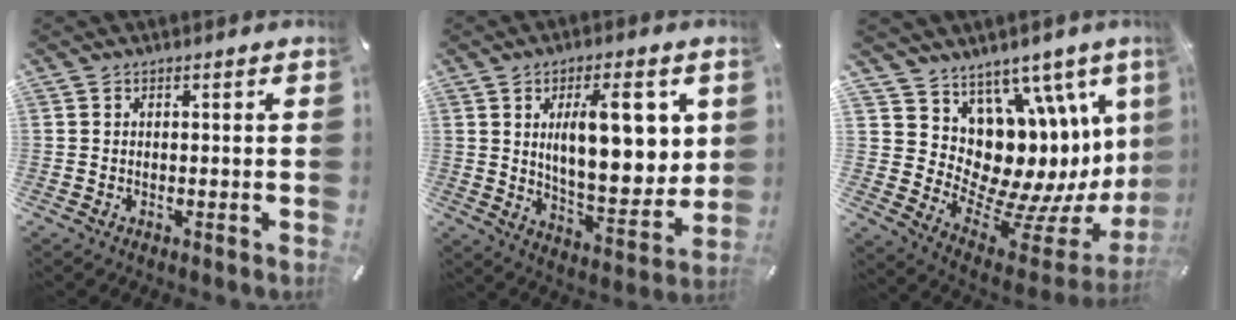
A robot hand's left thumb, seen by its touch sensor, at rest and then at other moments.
{"total": 16.6, "force": [5.5, 7.3, 13.9], "torque": [-0.185, -0.018, 0.089]}
{"total": 11.9, "force": [2.2, 9.5, 6.8], "torque": [-0.060, -0.113, 0.070]}